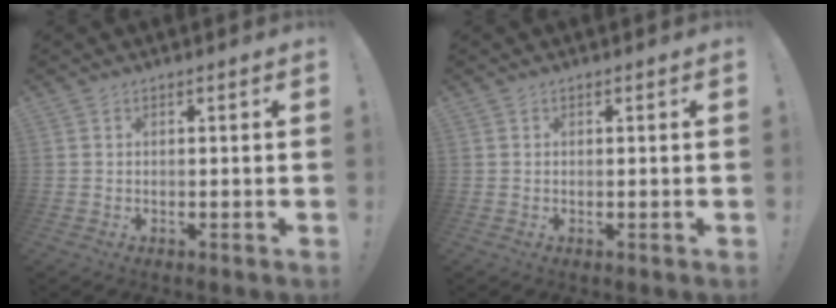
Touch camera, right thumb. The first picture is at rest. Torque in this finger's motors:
{"motor_torque": [-0.04, 0.37, -0.27, 0.20, -0.02]}